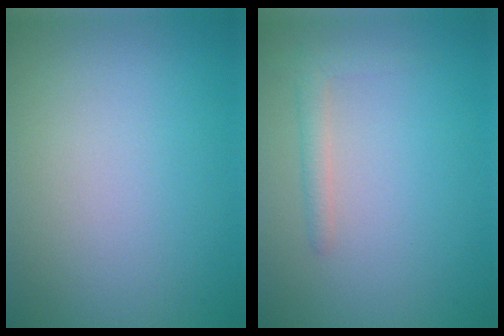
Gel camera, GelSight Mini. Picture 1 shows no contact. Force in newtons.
{"total": 1.6, "press": 1.6, "slide": 0.1}